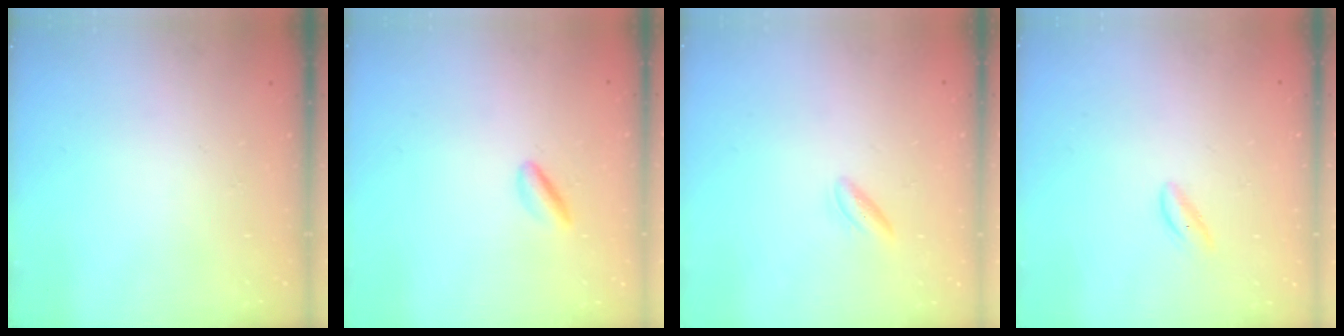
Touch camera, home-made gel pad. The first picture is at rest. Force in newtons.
{"total": 3.0, "press": 2.8, "slide": 1.1}
{"total": 2.8, "press": 2.6, "slide": 0.9}
{"total": 0.8, "press": 0.6, "slide": 0.6}